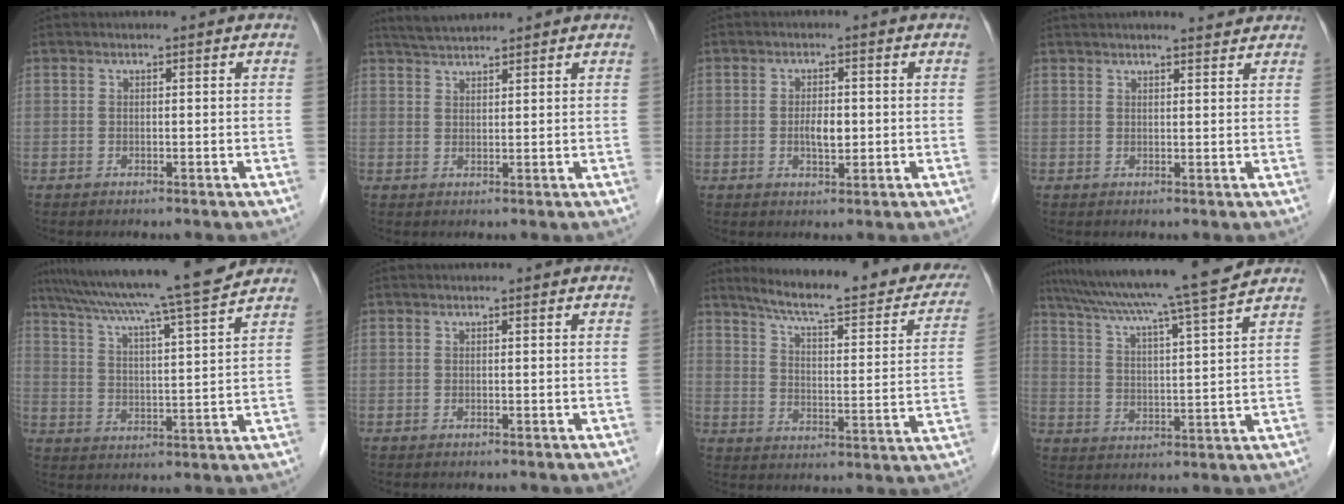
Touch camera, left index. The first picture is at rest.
{"total": 4.2, "force": [4.0, 0.2, 1.2], "torque": [-0.026, 0.025, 0.077]}
{"total": 3.0, "force": [-0.2, 1.3, 2.8], "torque": [-0.052, 0.000, -0.002]}
{"total": 4.8, "force": [4.5, 0.4, 1.5], "torque": [-0.021, 0.018, 0.058]}
{"total": 17.3, "force": [15.1, -0.6, 8.5], "torque": [-0.147, 0.003, 0.223]}
{"total": 0.0}
{"total": 23.2, "force": [19.6, 3.6, 12.0], "torque": [-0.160, -0.027, 0.247]}
{"total": 16.5, "force": [14.3, -1.1, 8.1], "torque": [-0.141, 0.002, 0.210]}